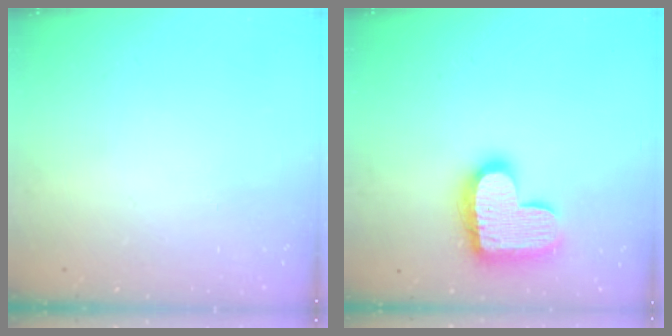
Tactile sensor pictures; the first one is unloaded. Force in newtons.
{"total": 20.1, "press": 20.1, "slide": 1.3}